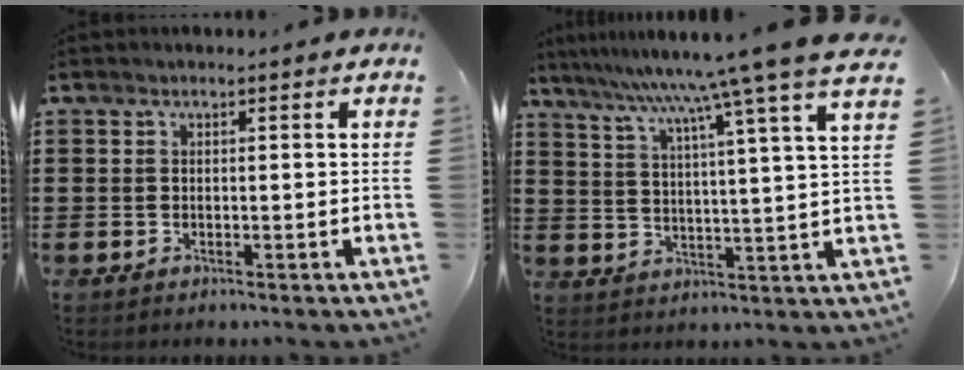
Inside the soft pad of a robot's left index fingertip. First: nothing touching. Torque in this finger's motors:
{"motor_torque": [0.80, -0.85, 0.41, 0.21]}